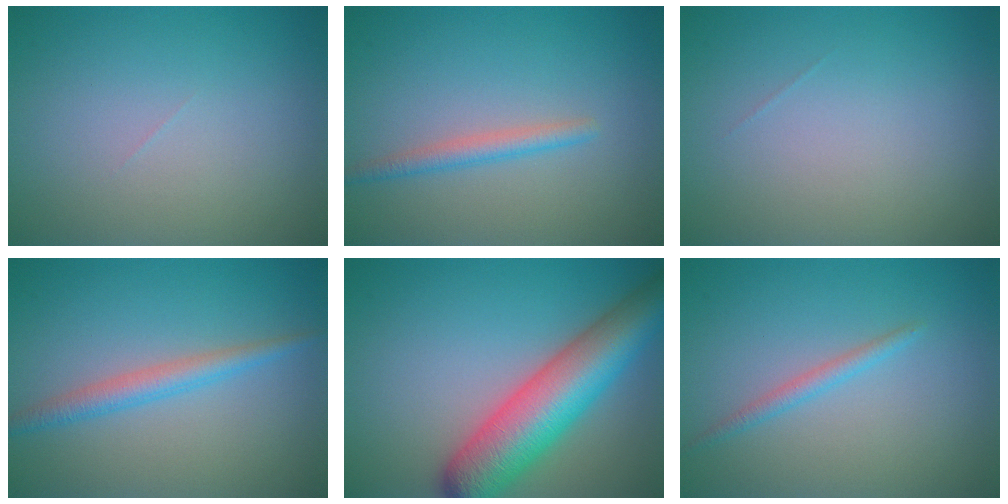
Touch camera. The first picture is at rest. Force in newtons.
{"total": 1.8, "press": 1.8, "slide": 0.1}
{"total": 0.0}
{"total": 2.4, "press": 2.4, "slide": 0.0}
{"total": 9.7, "press": 9.6, "slide": 0.4}
{"total": 1.4, "press": 1.4, "slide": 0.1}